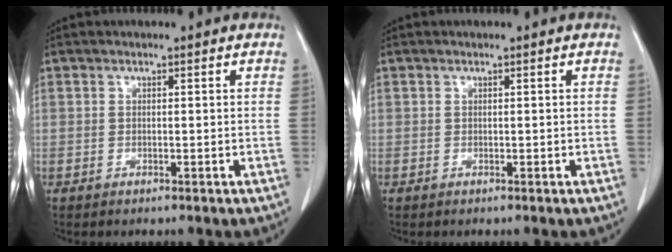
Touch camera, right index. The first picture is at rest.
{"total": 0.0}